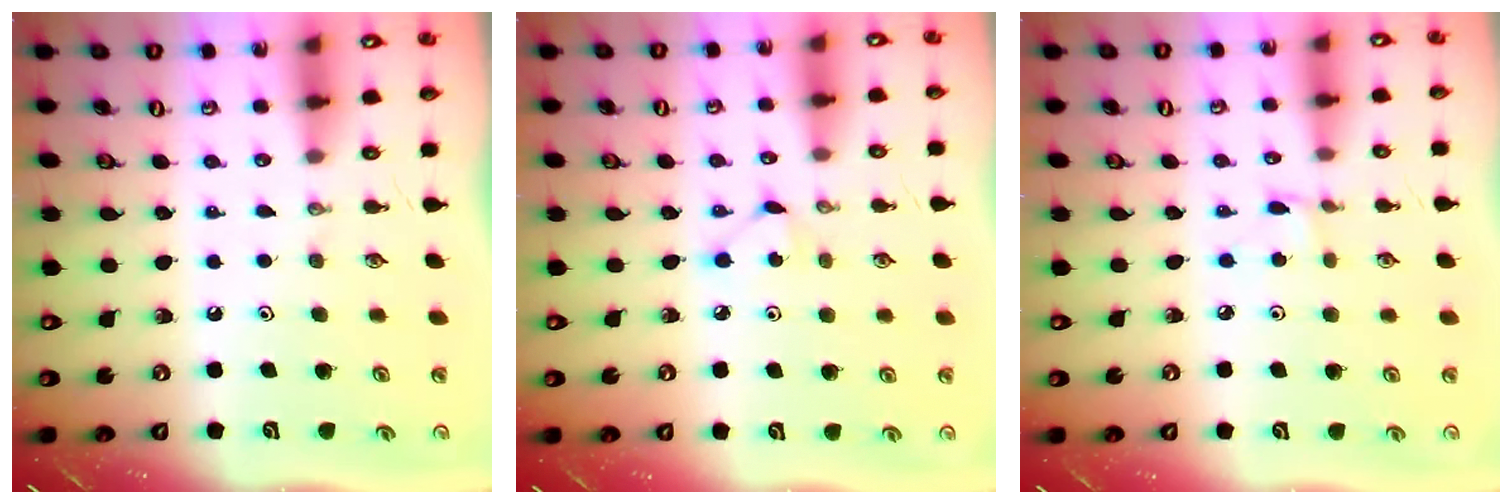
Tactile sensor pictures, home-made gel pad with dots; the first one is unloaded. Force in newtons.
{"total": 3.2, "press": 3.2, "slide": 0.5}
{"total": 1.2, "press": 1.2, "slide": 0.1}